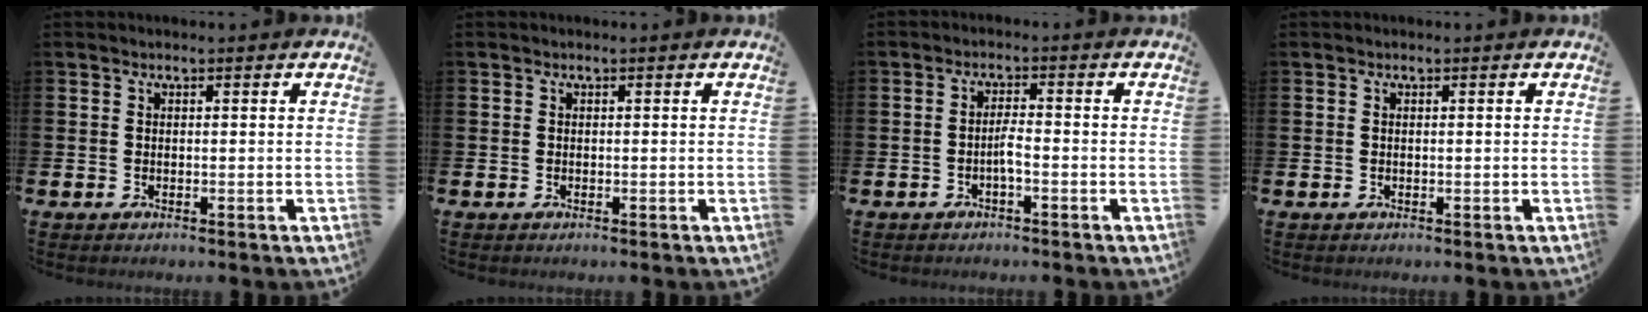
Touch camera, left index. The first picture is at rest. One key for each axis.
{"total": 0.0}
{"total": 1.8, "fx": -0.8, "fy": 0.1, "fz": 1.6, "tx": -0.032, "ty": 0.002, "tz": -0.015}
{"total": 0.0}